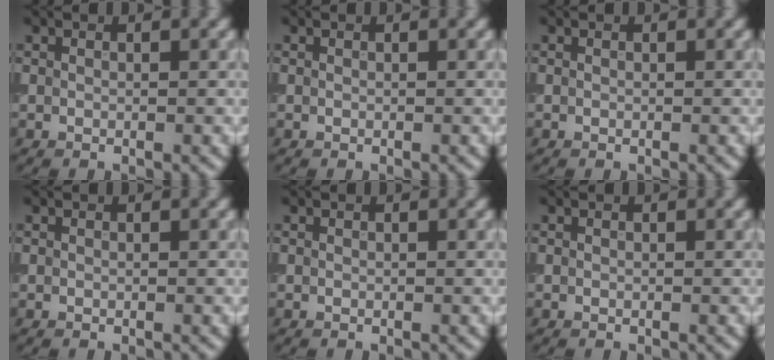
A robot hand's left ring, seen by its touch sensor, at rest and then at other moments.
{"total": 0.0}
{"total": 0.0}
{"total": 0.0}
{"total": 0.0}
{"total": 0.0}